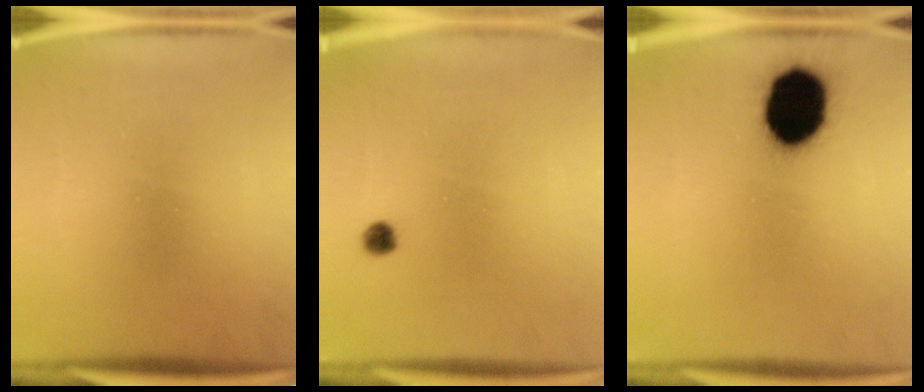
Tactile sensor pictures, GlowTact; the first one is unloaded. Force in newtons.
{"total": 1.8}
{"total": 18.6}